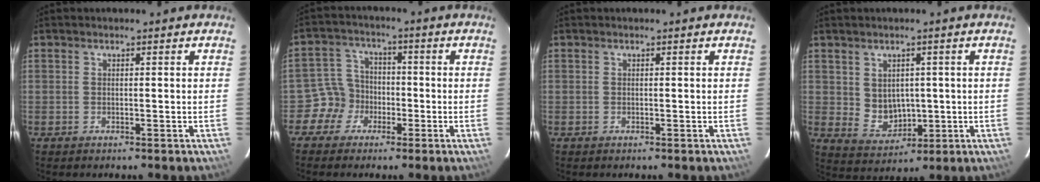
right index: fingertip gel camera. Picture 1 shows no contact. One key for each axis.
{"total": 5.9, "fx": -2.8, "fy": 5.1, "fz": 0.3, "tx": -0.010, "ty": 0.027, "tz": -0.055}
{"total": 0.0}
{"total": 6.1, "fx": 0.8, "fy": 5.4, "fz": 2.8, "tx": -0.053, "ty": -0.002, "tz": 0.036}